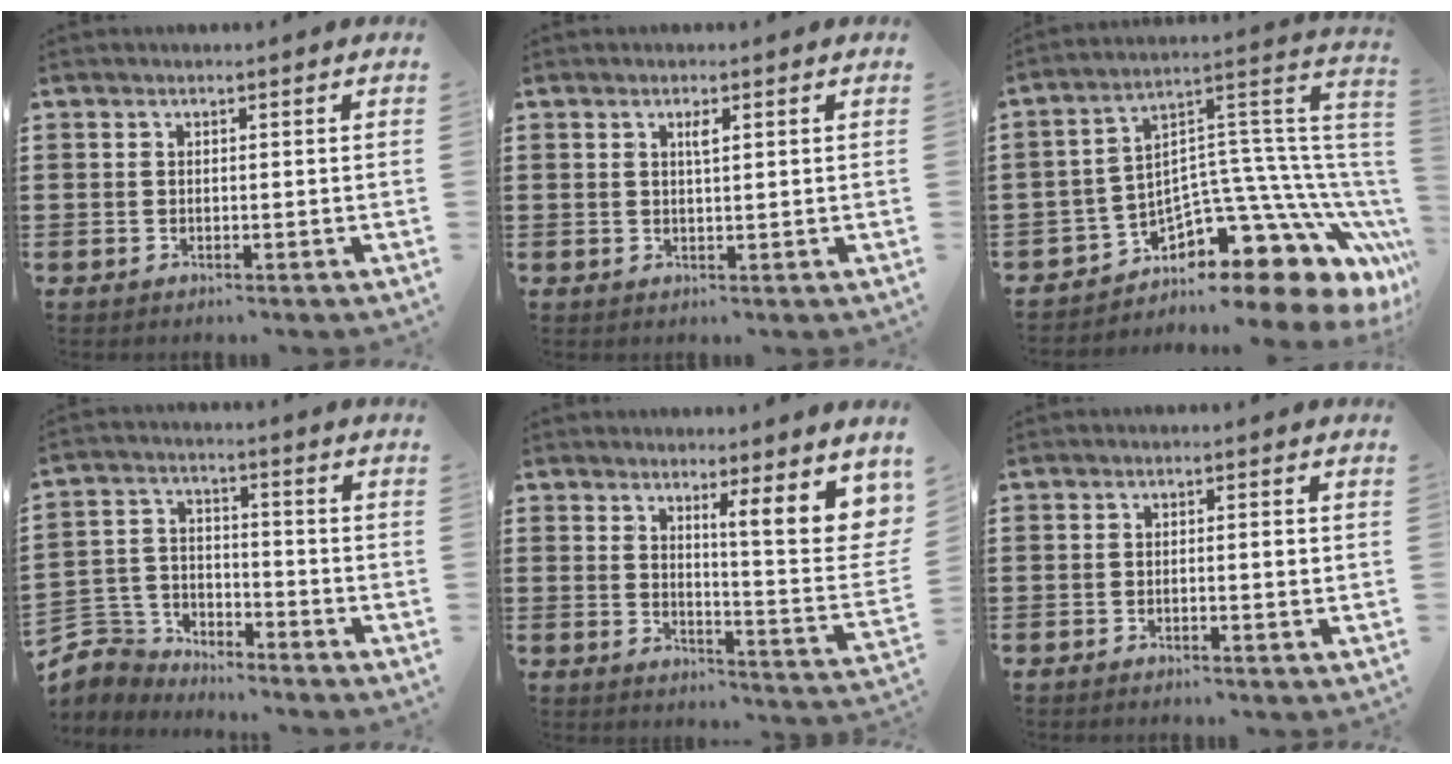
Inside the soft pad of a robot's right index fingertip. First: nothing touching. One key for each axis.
{"total": 1.4, "fx": 0.5, "fy": 0.2, "fz": 1.2, "tx": -0.024, "ty": 0.003, "tz": 0.008}
{"total": 8.4, "fx": -5.7, "fy": 4.1, "fz": 4.6, "tx": -0.086, "ty": -0.027, "tz": -0.107}
{"total": 5.8, "fx": -5.1, "fy": 2.8, "fz": 0.5, "tx": -0.048, "ty": 0.002, "tz": -0.111}
{"total": 7.6, "fx": 4.2, "fy": 0.8, "fz": 6.3, "tx": -0.105, "ty": -0.033, "tz": 0.065}
{"total": 1.3, "fx": -0.4, "fy": 0.1, "fz": 1.2, "tx": -0.022, "ty": -0.004, "tz": -0.006}